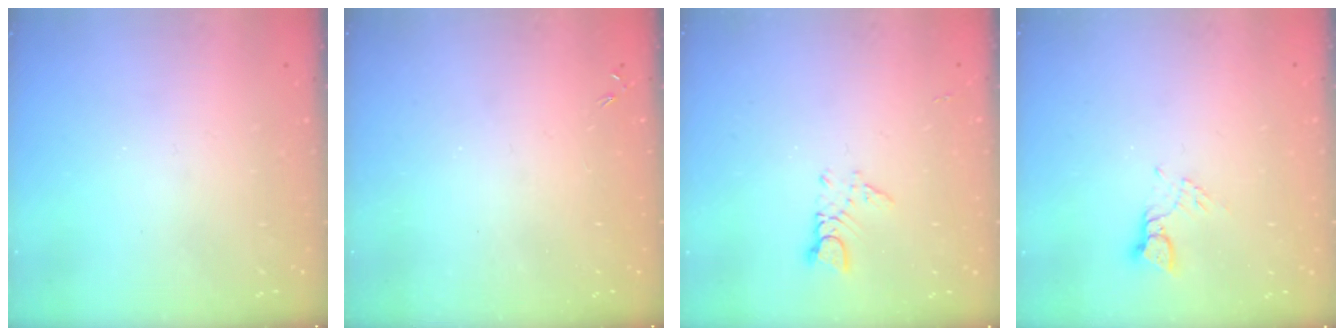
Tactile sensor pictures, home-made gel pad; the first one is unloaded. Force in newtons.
{"total": 0.0}
{"total": 2.8, "press": 2.8, "slide": 0.2}
{"total": 2.6, "press": 2.6, "slide": 0.1}